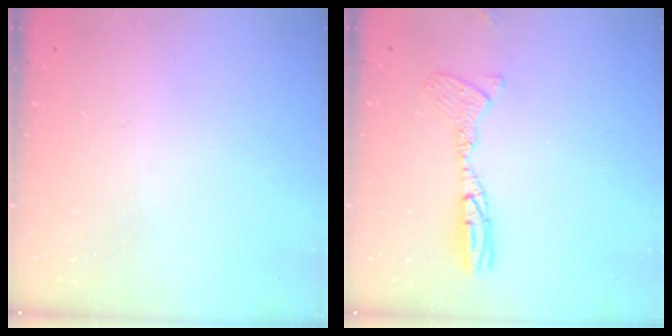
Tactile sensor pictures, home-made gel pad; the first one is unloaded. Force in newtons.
{"total": 11.8, "press": 11.6, "slide": 2.1}